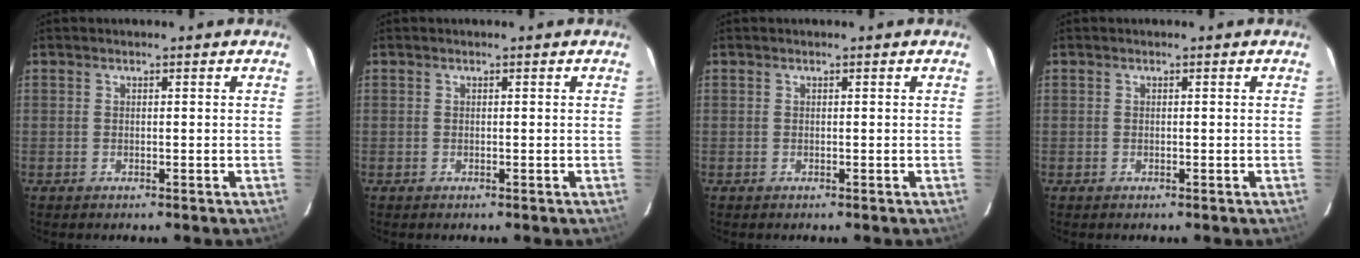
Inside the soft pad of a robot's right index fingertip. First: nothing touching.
{"total": 0.0}
{"total": 0.0}
{"total": 0.0}